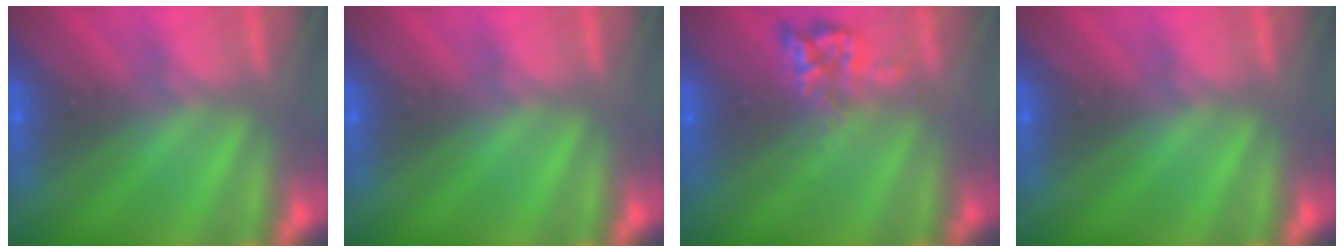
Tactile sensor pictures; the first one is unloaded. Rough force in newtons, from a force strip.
{"total": 0.0}
{"total": 2.4}
{"total": 0.0}